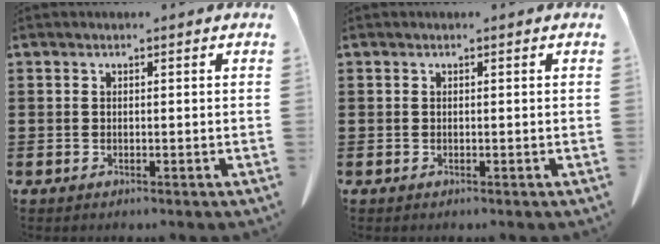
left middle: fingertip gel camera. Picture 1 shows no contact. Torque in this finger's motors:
{"motor_torque": [0.00, 0.00, 0.00, 0.00]}